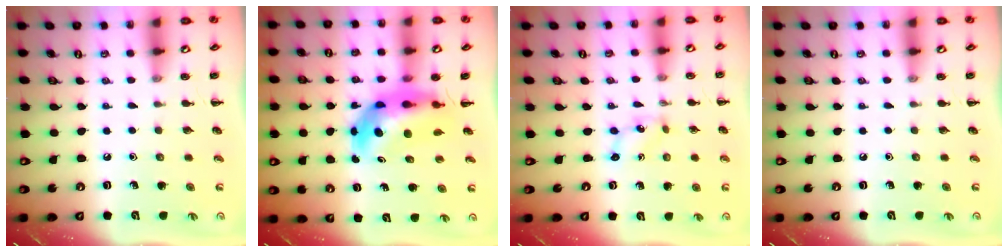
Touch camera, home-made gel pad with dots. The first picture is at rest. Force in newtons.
{"total": 8.5, "press": 8.0, "slide": 2.6}
{"total": 1.3, "press": 1.2, "slide": 0.5}
{"total": 0.0}